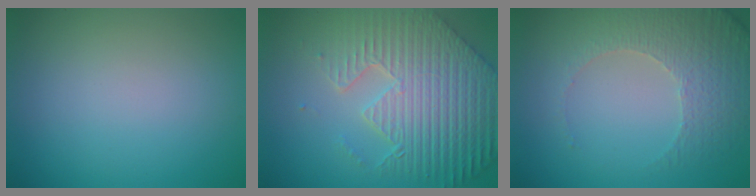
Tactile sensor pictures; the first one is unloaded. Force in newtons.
{"total": 9.2, "press": 6.5, "slide": 6.5}
{"total": 4.8, "press": 3.5, "slide": 3.3}